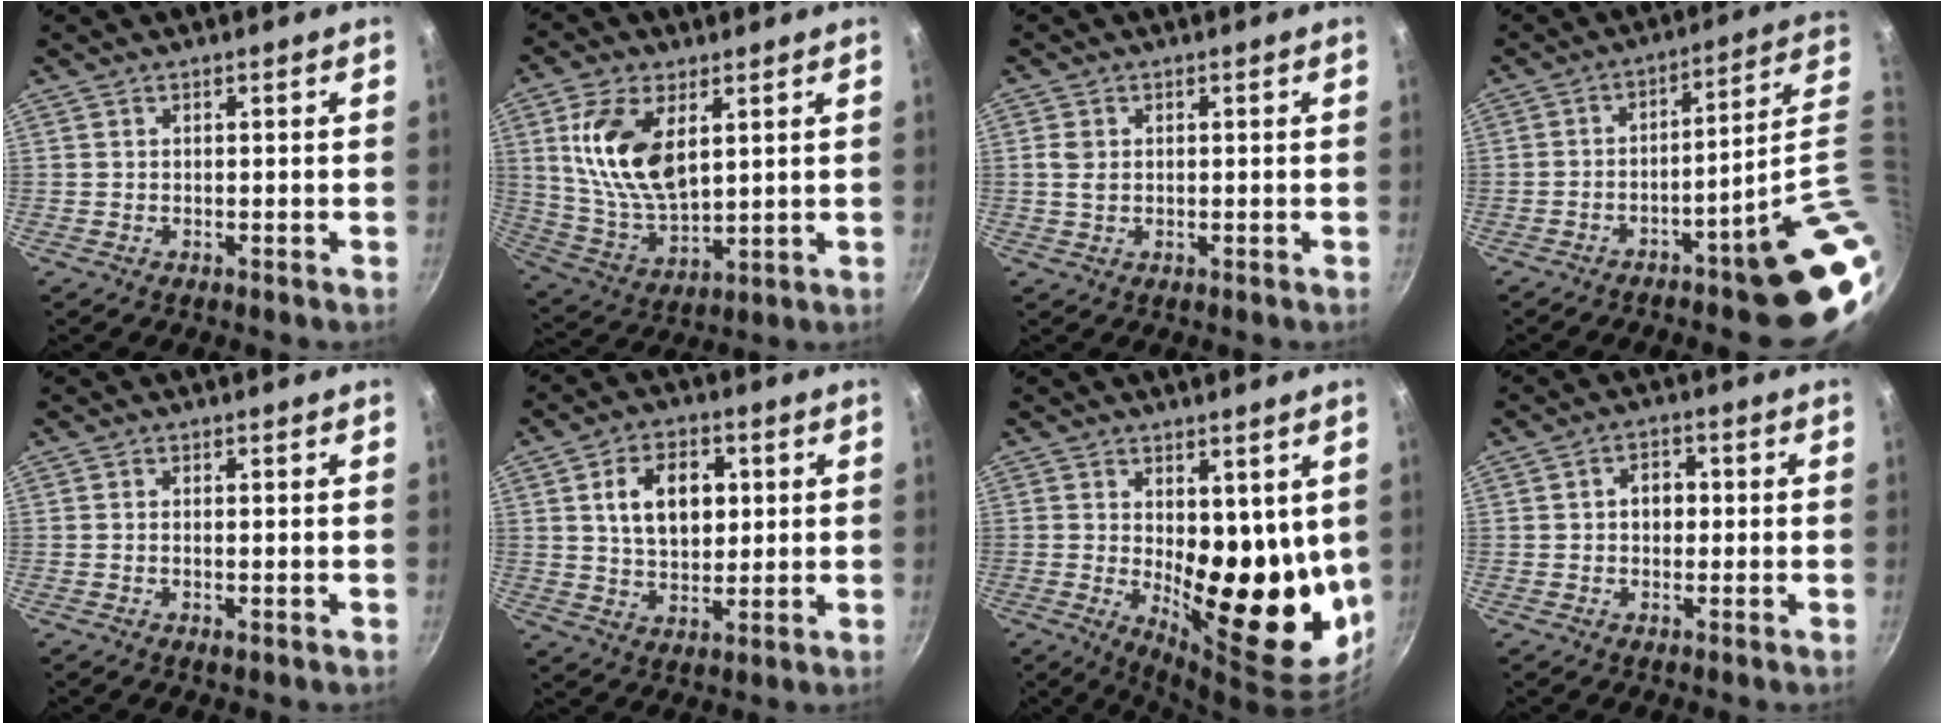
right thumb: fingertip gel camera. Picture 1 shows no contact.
{"total": 15.0, "force": [4.6, 8.2, 11.8], "torque": [-0.215, -0.024, 0.098]}
{"total": 2.5, "force": [0.4, 1.9, 1.5], "torque": [-0.027, -0.001, 0.005]}
{"total": 16.5, "force": [-3.2, 2.3, 16.0], "torque": [-0.183, 0.024, -0.035]}
{"total": 1.4, "force": [-0.3, 0.4, 1.3], "torque": [-0.027, -0.001, -0.007]}
{"total": 11.1, "force": [2.4, 7.4, 7.9], "torque": [-0.104, -0.003, 0.041]}
{"total": 17.1, "force": [1.5, 8.3, 14.8], "torque": [-0.158, -0.053, 0.038]}
{"total": 4.0, "force": [0.1, 3.1, 2.5], "torque": [-0.016, 0.010, -0.002]}